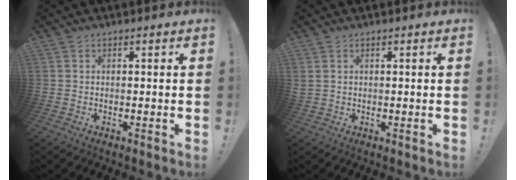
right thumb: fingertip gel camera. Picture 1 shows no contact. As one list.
[{"total": 1.3, "force": [0.6, 0.9, 0.7], "torque": [-0.018, 0.004, 0.013]}]